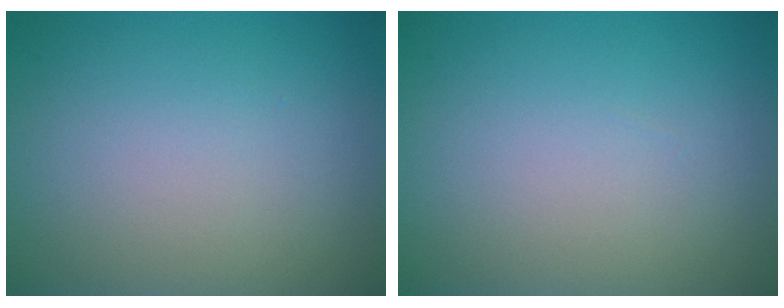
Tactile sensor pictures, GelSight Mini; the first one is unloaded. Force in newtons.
{"total": 0.0}